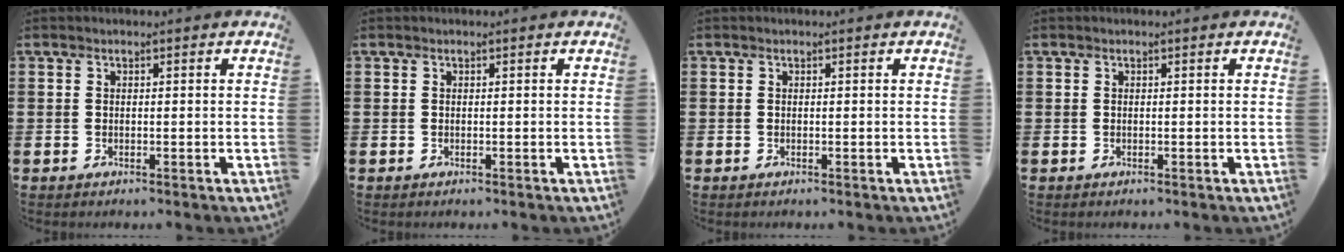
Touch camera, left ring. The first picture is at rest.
{"total": 0.0}
{"total": 0.0}
{"total": 0.0}